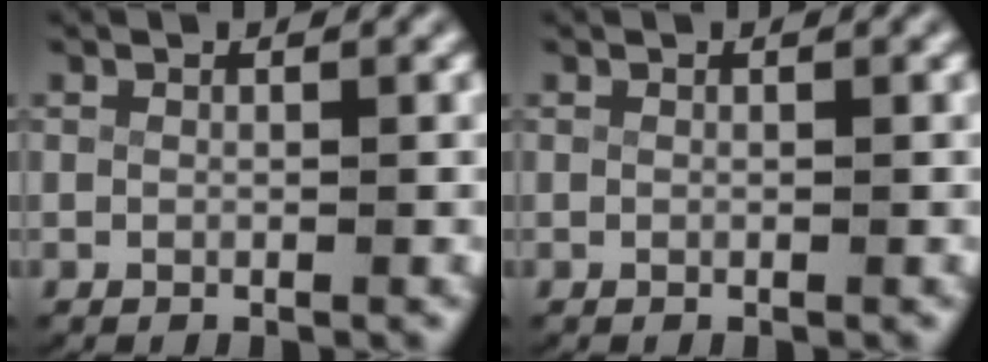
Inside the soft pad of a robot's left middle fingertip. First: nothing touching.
{"total": 0.0}